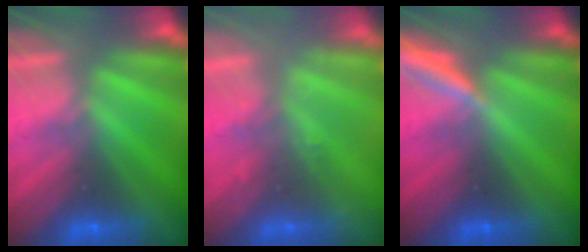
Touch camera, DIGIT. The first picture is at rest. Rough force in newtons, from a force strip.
{"total": 2.3}
{"total": 4.6}